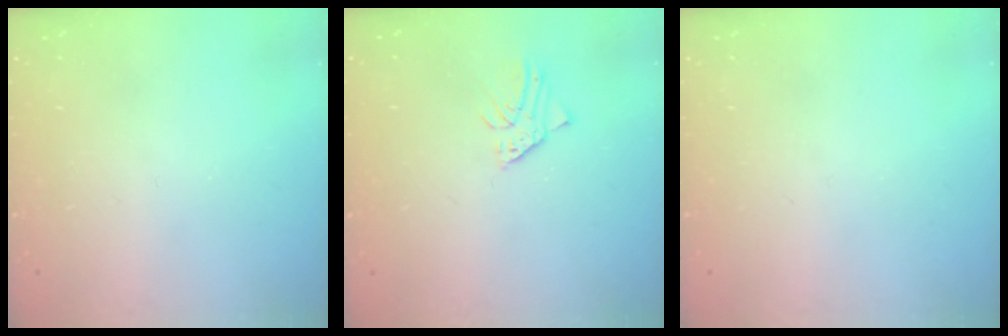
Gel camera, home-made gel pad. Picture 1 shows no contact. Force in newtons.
{"total": 2.1, "press": 2.1, "slide": 0.2}
{"total": 0.0}